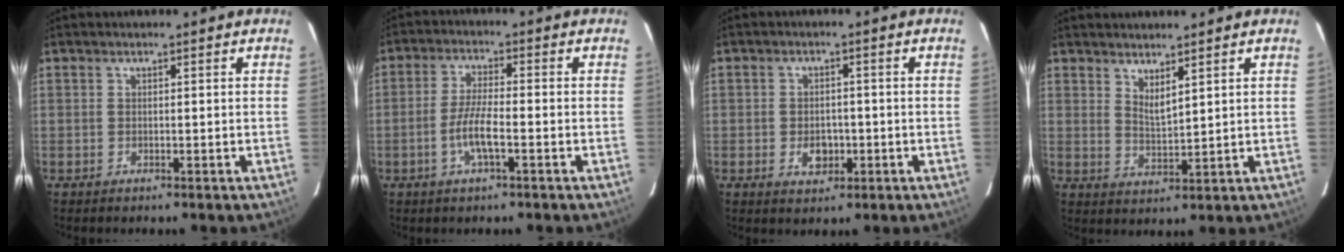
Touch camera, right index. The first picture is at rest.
{"total": 5.9, "force": [-2.2, 1.0, 5.4], "torque": [-0.108, -0.003, -0.044]}
{"total": 4.4, "force": [-1.2, 3.3, 2.7], "torque": [-0.049, 0.000, -0.013]}
{"total": 3.7, "force": [2.8, 0.7, 2.3], "torque": [-0.039, -0.008, 0.049]}